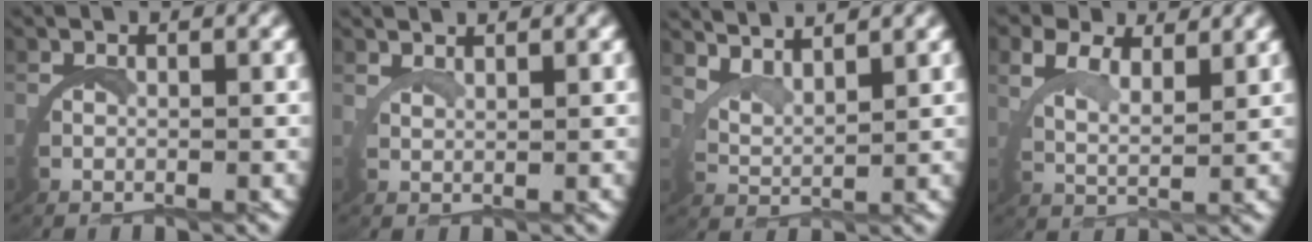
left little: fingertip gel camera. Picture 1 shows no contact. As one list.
[{"total": 2.4, "force": [2.1, -1.1, 0.0], "torque": [-0.005, 0.002, 0.039]}, {"total": 4.2, "force": [3.8, 0.8, 1.5], "torque": [-0.049, -0.002, 0.065]}, {"total": 3.6, "force": [2.9, 0.6, 2.0], "torque": [-0.054, -0.010, 0.054]}]